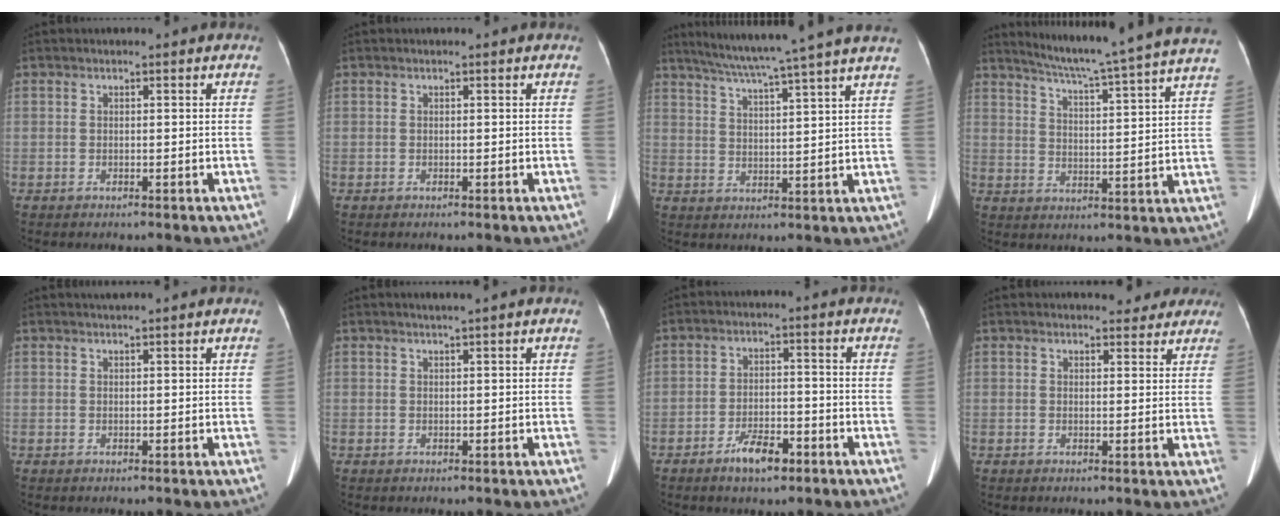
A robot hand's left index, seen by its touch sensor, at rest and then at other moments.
{"total": 0.0}
{"total": 15.9, "force": [13.2, -2.0, 8.6], "torque": [-0.146, -0.001, 0.179]}
{"total": 21.0, "force": [18.6, -1.8, 9.6], "torque": [-0.158, -0.043, 0.239]}
{"total": 0.9, "force": [0.8, -0.3, 0.4], "torque": [-0.009, 0.007, 0.022]}
{"total": 0.8, "force": [0.5, -0.1, 0.5], "torque": [-0.009, 0.002, 0.011]}
{"total": 5.3, "force": [-3.6, 1.9, 3.5], "torque": [-0.068, -0.003, -0.058]}
{"total": 5.6, "force": [5.0, 2.1, 1.3], "torque": [0.001, 0.002, 0.048]}